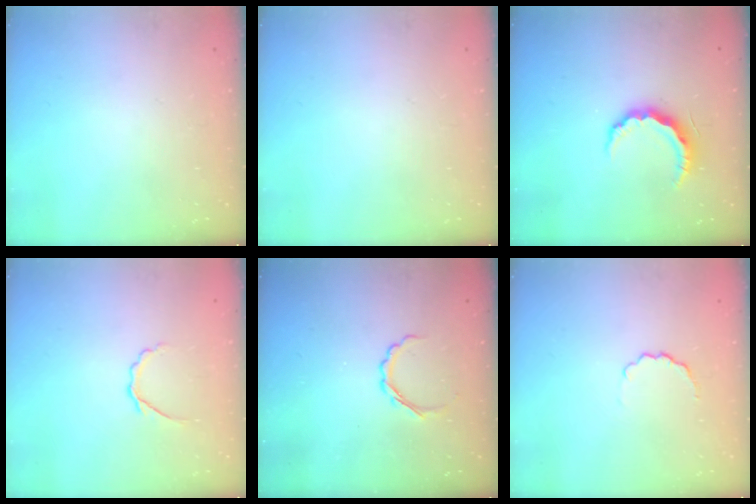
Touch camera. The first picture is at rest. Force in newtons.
{"total": 0.0}
{"total": 8.5, "press": 8.4, "slide": 0.9}
{"total": 2.8, "press": 2.7, "slide": 0.9}
{"total": 4.4, "press": 4.2, "slide": 1.1}
{"total": 3.2, "press": 3.1, "slide": 1.0}